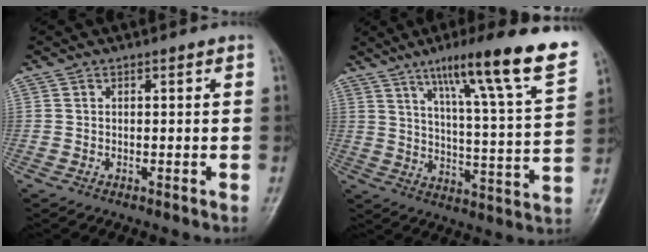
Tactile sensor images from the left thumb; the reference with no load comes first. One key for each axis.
{"total": 21.3, "fx": 12.9, "fy": 1.8, "fz": 16.8, "tx": -0.227, "ty": -0.045, "tz": 0.188}